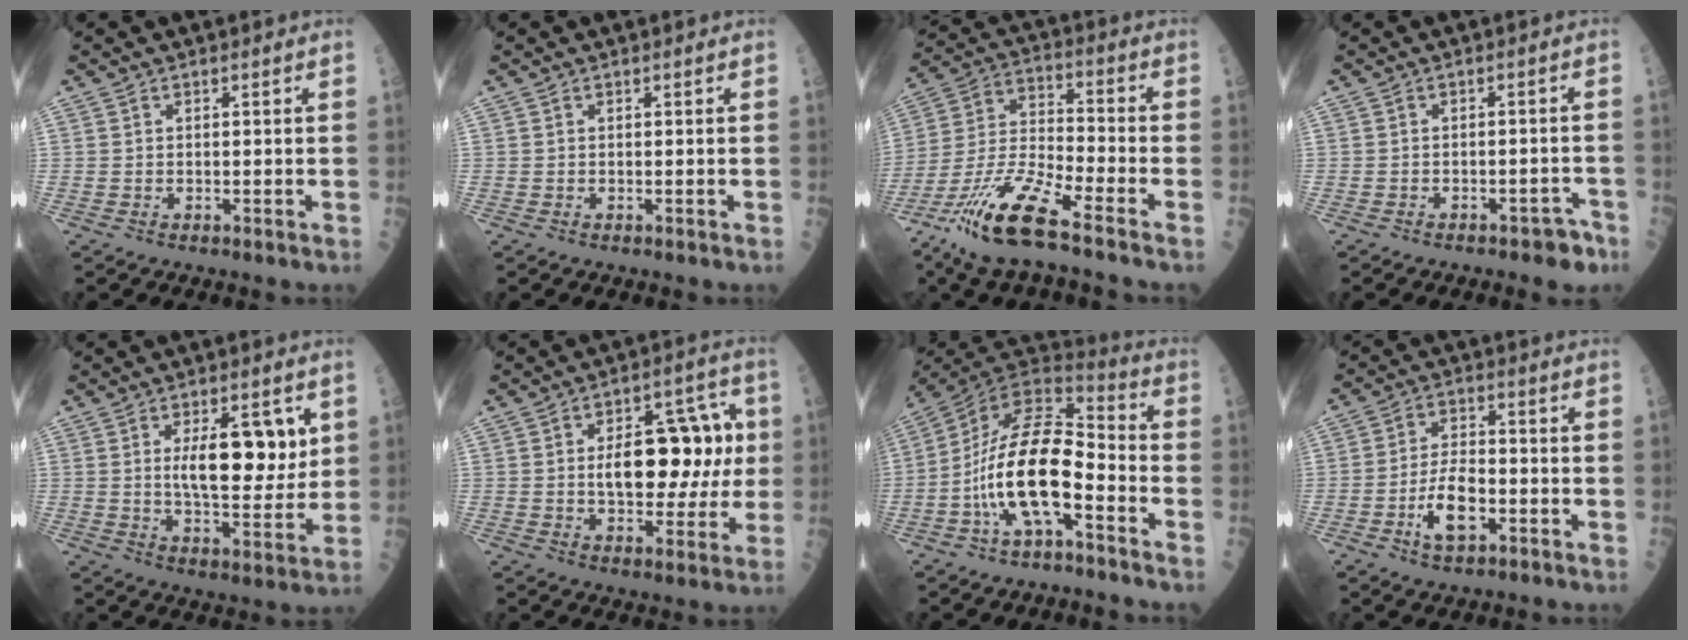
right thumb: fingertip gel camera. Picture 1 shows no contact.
{"total": 0.0}
{"total": 16.1, "force": [-10.2, 2.2, 12.3], "torque": [-0.271, 0.029, -0.196]}
{"total": 3.8, "force": [-2.7, 1.8, 2.1], "torque": [-0.009, 0.031, -0.029]}
{"total": 13.2, "force": [3.3, 5.5, 11.5], "torque": [-0.143, -0.021, 0.059]}
{"total": 17.2, "force": [1.3, 9.4, 14.3], "torque": [-0.153, 0.027, 0.025]}
{"total": 17.6, "force": [-5.5, 6.6, 15.4], "torque": [-0.286, 0.062, -0.097]}
{"total": 8.0, "force": [-2.9, 3.6, 6.5], "torque": [-0.115, 0.020, -0.052]}